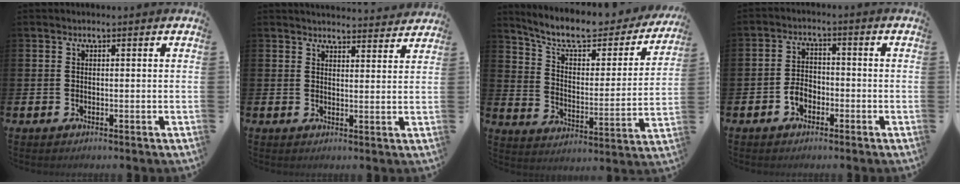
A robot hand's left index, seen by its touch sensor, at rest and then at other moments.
{"total": 3.7, "force": [3.7, 0.4, 0.1], "torque": [0.002, -0.027, 0.065]}
{"total": 9.6, "force": [8.1, 3.1, 4.1], "torque": [-0.102, -0.053, 0.134]}
{"total": 2.9, "force": [-1.6, 2.0, 1.3], "torque": [-0.022, 0.003, -0.035]}